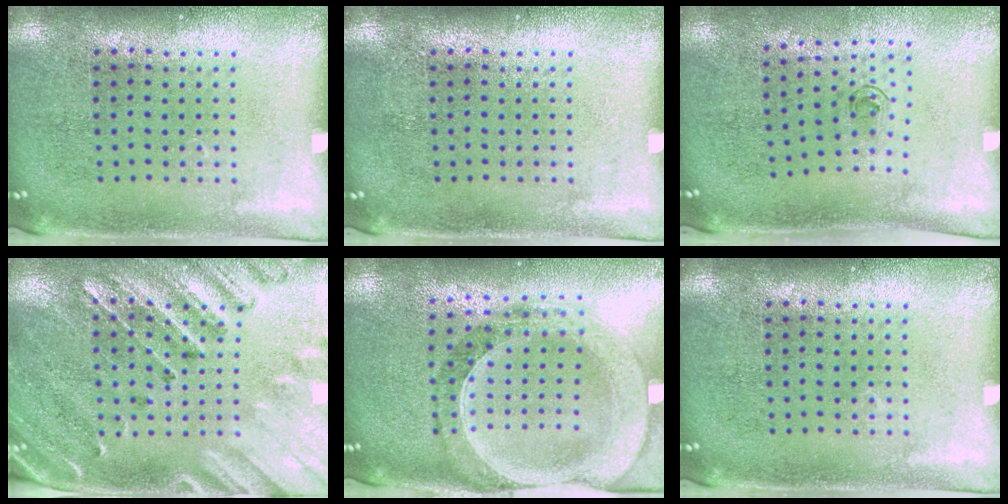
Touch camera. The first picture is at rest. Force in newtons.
{"total": 0.0}
{"total": 0.6, "press": 0.3, "slide": 0.6}
{"total": 2.9, "press": 2.7, "slide": 1.1}
{"total": 1.5, "press": 1.4, "slide": 0.4}
{"total": 0.0}